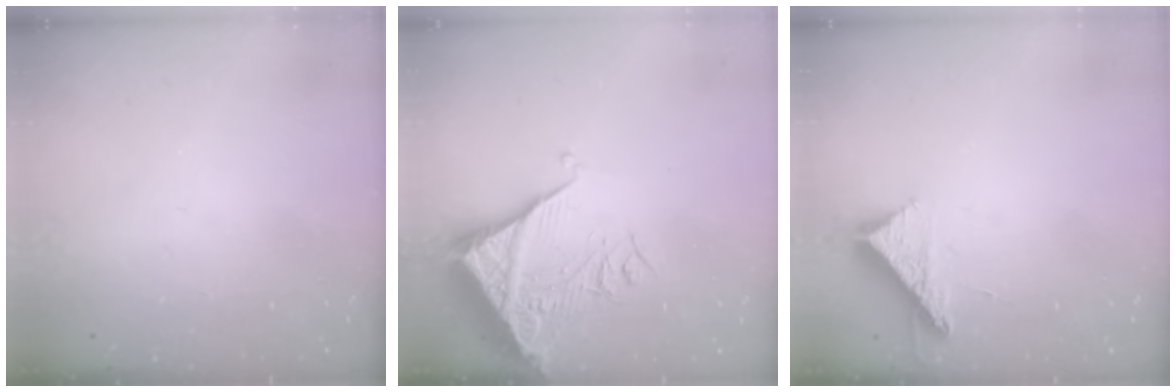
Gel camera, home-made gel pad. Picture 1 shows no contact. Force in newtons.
{"total": 10.6, "press": 10.6, "slide": 1.1}
{"total": 8.9, "press": 8.9, "slide": 0.3}